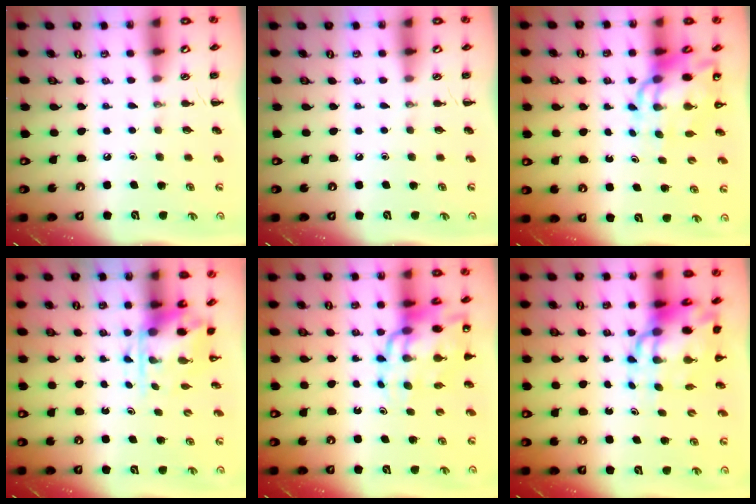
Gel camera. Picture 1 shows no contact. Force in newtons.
{"total": 0.0}
{"total": 11.2, "press": 10.7, "slide": 3.1}
{"total": 3.8, "press": 3.7, "slide": 0.9}
{"total": 15.9, "press": 15.3, "slide": 4.4}
{"total": 12.2, "press": 11.8, "slide": 3.1}